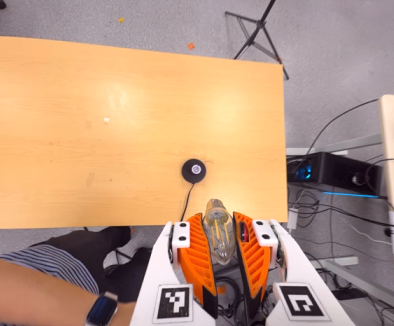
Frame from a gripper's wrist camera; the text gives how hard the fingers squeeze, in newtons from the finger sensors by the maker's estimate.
{"total": 20.3, "left": 24.8, "right": 15.8}